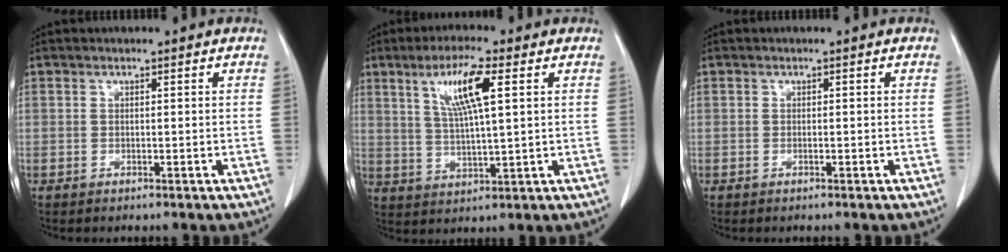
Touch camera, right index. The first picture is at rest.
{"total": 8.6, "force": [3.4, 0.7, 7.8], "torque": [-0.150, 0.004, 0.064]}
{"total": 0.0}